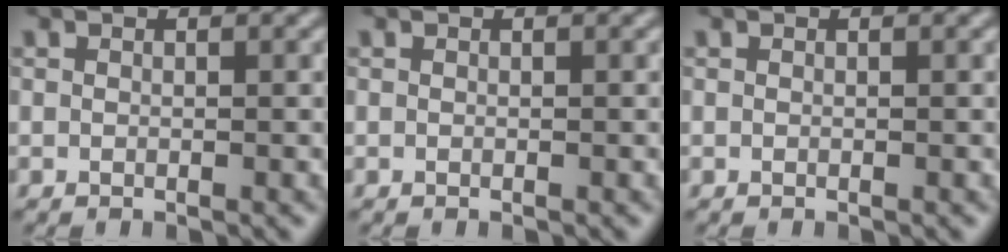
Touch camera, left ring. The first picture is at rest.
{"total": 0.0}
{"total": 0.0}